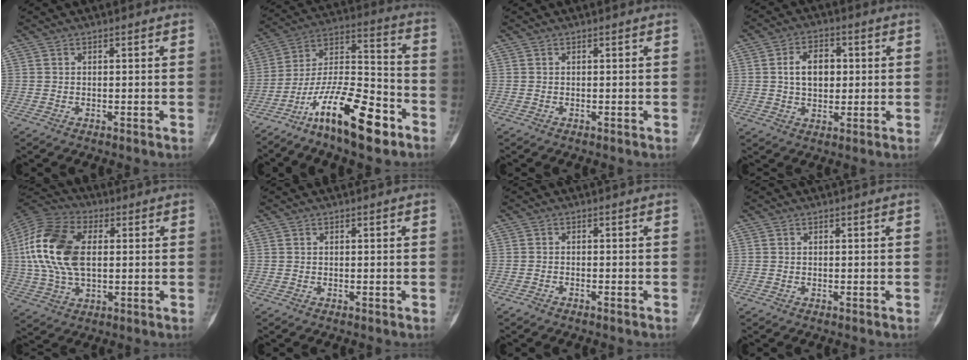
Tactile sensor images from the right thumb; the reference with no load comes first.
{"total": 18.9, "force": [-11.2, 5.8, 14.1], "torque": [-0.244, 0.084, -0.199]}
{"total": 0.0}
{"total": 8.0, "force": [1.2, 5.4, 5.8], "torque": [-0.070, 0.006, 0.019]}
{"total": 17.8, "force": [2.2, 10.7, 14.1], "torque": [-0.287, 0.012, 0.037]}
{"total": 0.0}
{"total": 1.1, "force": [-1.0, 0.1, 0.4], "torque": [-0.014, 0.007, -0.019]}
{"total": 0.0}